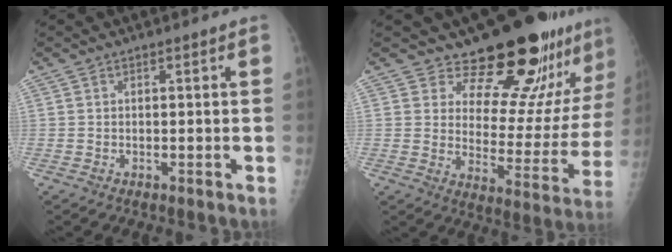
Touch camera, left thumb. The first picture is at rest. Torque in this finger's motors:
{"motor_torque": [0.20, 0.25, 1.06, -0.69, 0.08]}